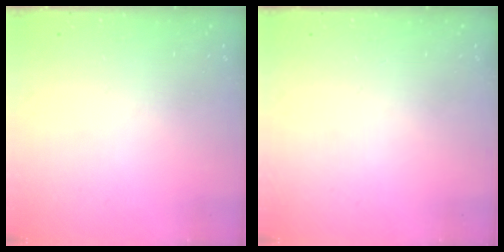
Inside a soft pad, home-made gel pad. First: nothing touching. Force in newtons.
{"total": 0.0}